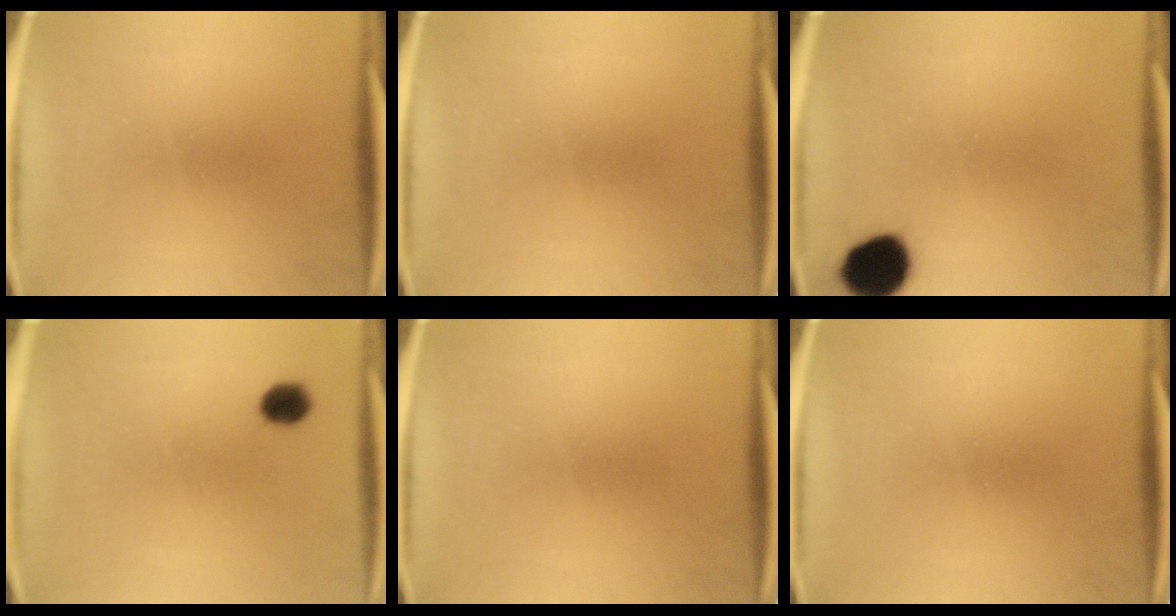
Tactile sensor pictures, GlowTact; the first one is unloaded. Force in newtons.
{"total": 0.0}
{"total": 10.2}
{"total": 3.5}
{"total": 0.0}
{"total": 0.0}